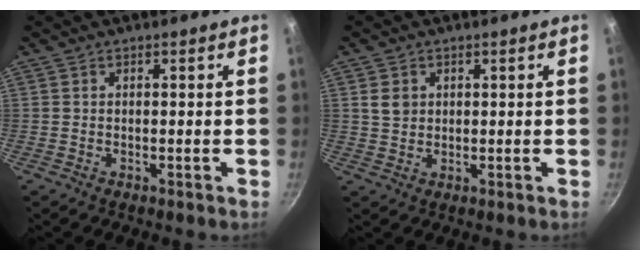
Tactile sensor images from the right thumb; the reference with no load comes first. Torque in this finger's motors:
{"motor_torque": [-0.66, 0.27, 0.19, -0.17, 0.00]}